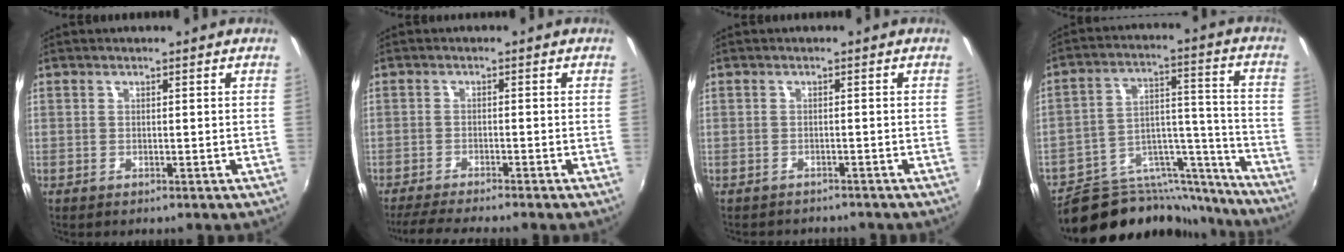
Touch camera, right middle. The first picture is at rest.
{"total": 6.4, "force": [-5.7, -0.6, 2.8], "torque": [-0.073, -0.014, -0.094]}
{"total": 3.0, "force": [-2.8, 1.1, 0.4], "torque": [-0.018, -0.007, -0.043]}
{"total": 19.6, "force": [-17.3, 7.6, 5.1], "torque": [-0.071, 0.058, -0.247]}